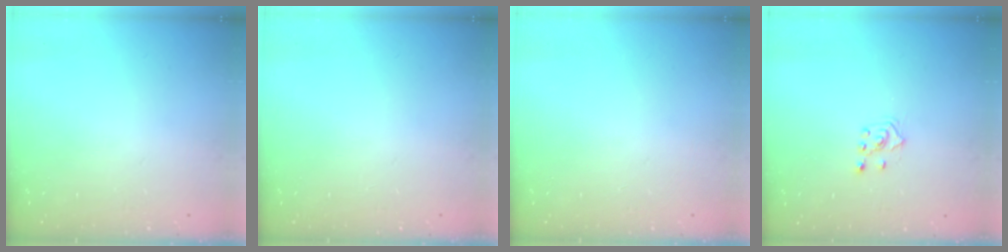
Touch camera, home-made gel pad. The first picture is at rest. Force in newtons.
{"total": 0.0}
{"total": 0.0}
{"total": 4.0, "press": 3.9, "slide": 1.0}